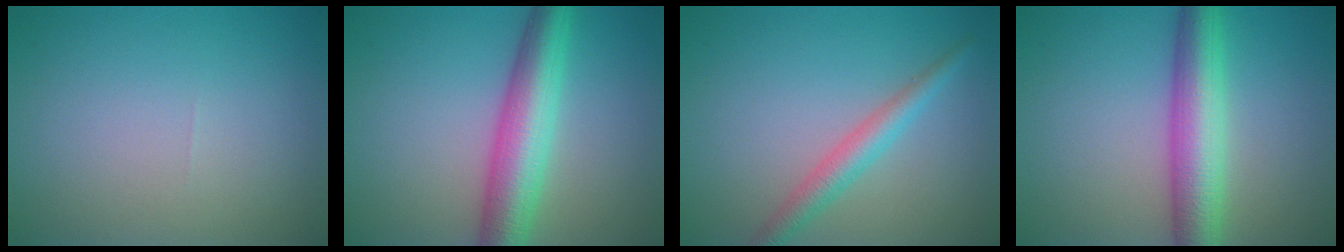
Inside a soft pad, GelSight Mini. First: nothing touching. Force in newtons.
{"total": 6.8, "press": 6.8, "slide": 0.1}
{"total": 2.8, "press": 2.8, "slide": 0.0}
{"total": 6.4, "press": 6.4, "slide": 0.1}